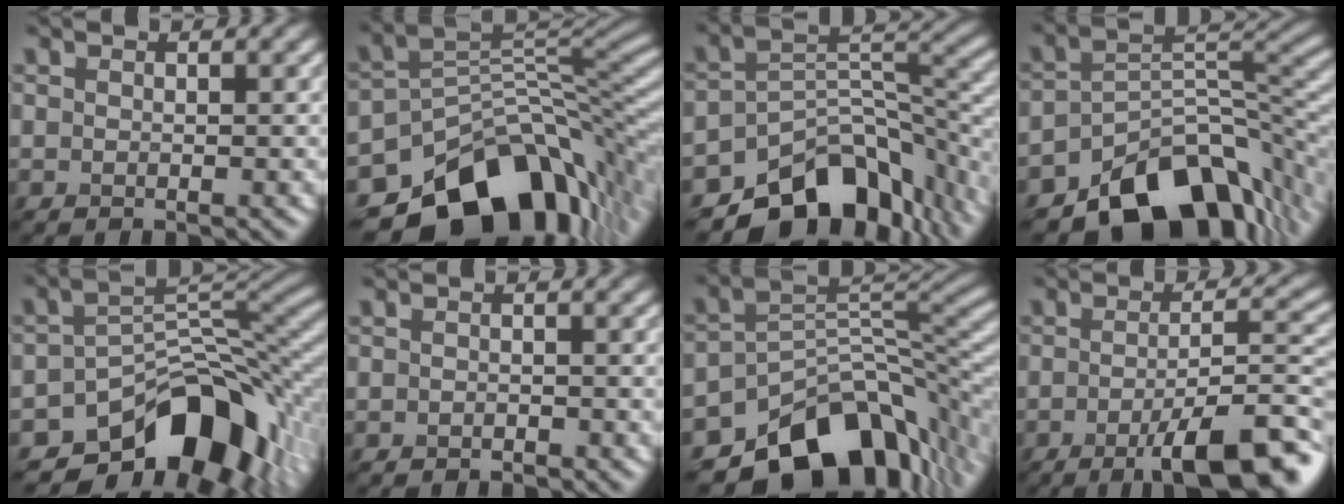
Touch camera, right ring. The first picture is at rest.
{"total": 14.2, "force": [-8.0, 8.4, 8.3], "torque": [-0.139, -0.001, -0.128]}
{"total": 10.7, "force": [-7.2, 5.9, 5.2], "torque": [-0.065, -0.008, -0.123]}
{"total": 12.1, "force": [-7.9, 6.2, 6.7], "torque": [-0.089, 0.002, -0.145]}
{"total": 11.3, "force": [-7.0, 5.9, 6.7], "torque": [-0.079, -0.003, -0.125]}
{"total": 0.5, "force": [-0.5, 0.2, 0.1], "torque": [0.000, 0.001, -0.008]}
{"total": 13.0, "force": [-8.1, 7.2, 7.2], "torque": [-0.111, -0.003, -0.141]}
{"total": 9.0, "force": [-4.5, 1.8, 7.5], "torque": [-0.104, 0.005, -0.070]}